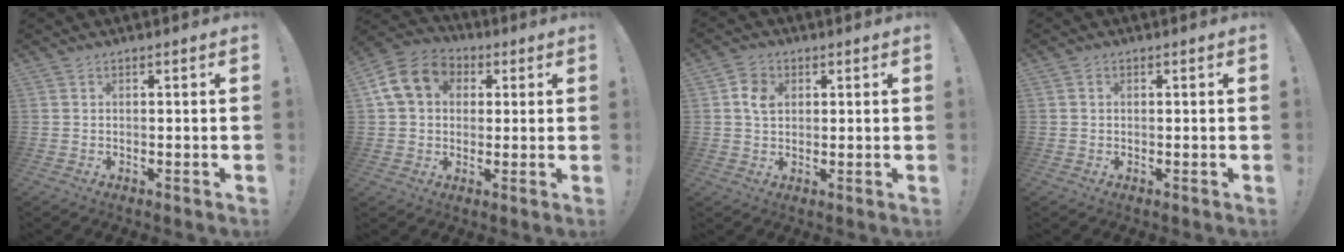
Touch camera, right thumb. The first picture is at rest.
{"total": 14.0, "force": [4.0, 11.3, 7.3], "torque": [-0.115, 0.002, 0.083]}
{"total": 5.2, "force": [1.1, 4.1, 3.0], "torque": [-0.040, 0.003, 0.019]}
{"total": 0.6, "force": [0.0, 0.5, 0.1], "torque": [-0.006, 0.005, 0.000]}